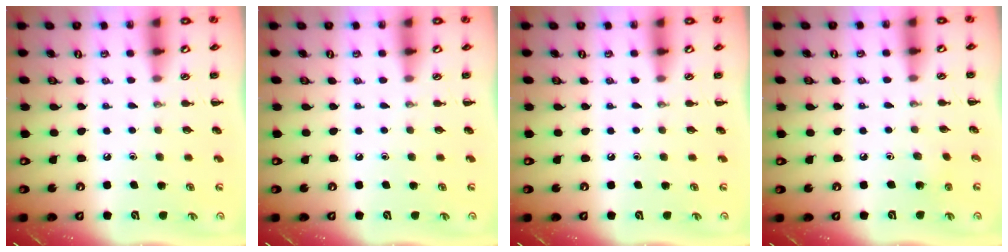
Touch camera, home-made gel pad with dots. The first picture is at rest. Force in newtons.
{"total": 0.0}
{"total": 0.0}
{"total": 1.5, "press": 1.4, "slide": 0.5}